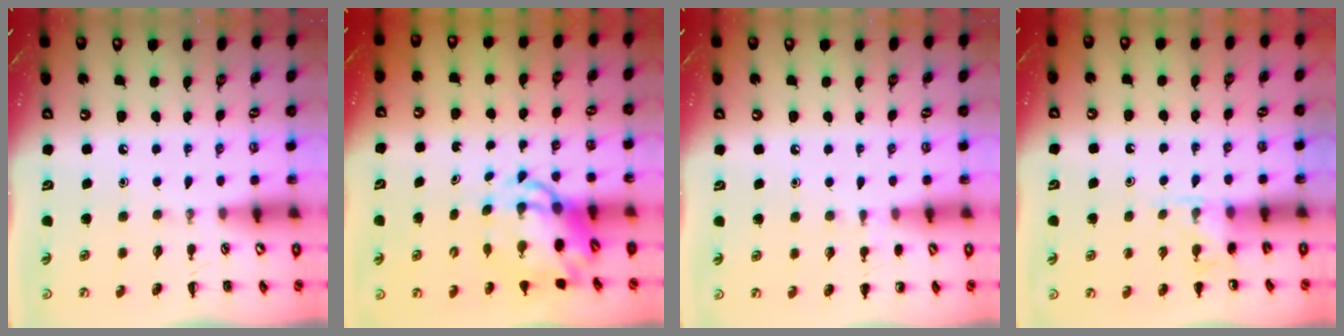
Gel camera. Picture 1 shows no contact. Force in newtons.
{"total": 7.9, "press": 7.6, "slide": 2.2}
{"total": 5.0, "press": 4.7, "slide": 1.6}
{"total": 6.0, "press": 5.8, "slide": 1.5}